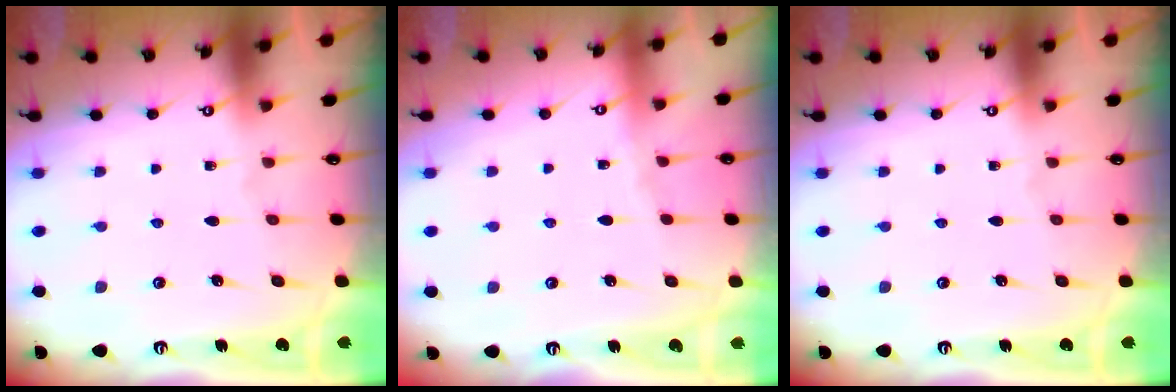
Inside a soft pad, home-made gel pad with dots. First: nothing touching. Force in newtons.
{"total": 2.2, "press": 2.1, "slide": 0.5}
{"total": 0.0}